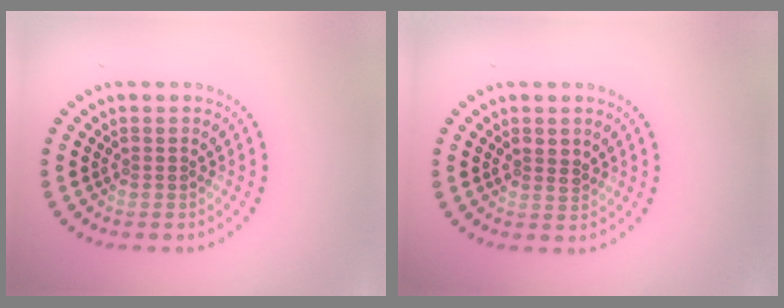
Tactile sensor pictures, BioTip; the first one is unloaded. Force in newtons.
{"total": 1.4, "press": 1.3, "slide": 0.5}